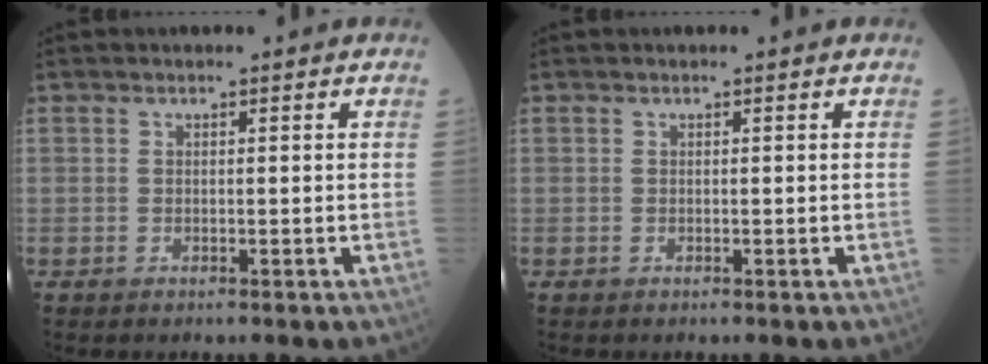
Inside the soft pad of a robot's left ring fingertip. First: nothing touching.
{"total": 0.0}